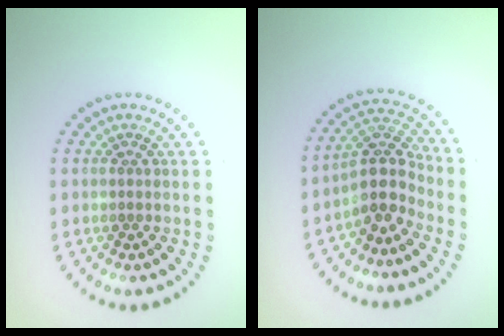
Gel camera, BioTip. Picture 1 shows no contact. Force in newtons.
{"total": 4.1, "press": 3.2, "slide": 2.5}